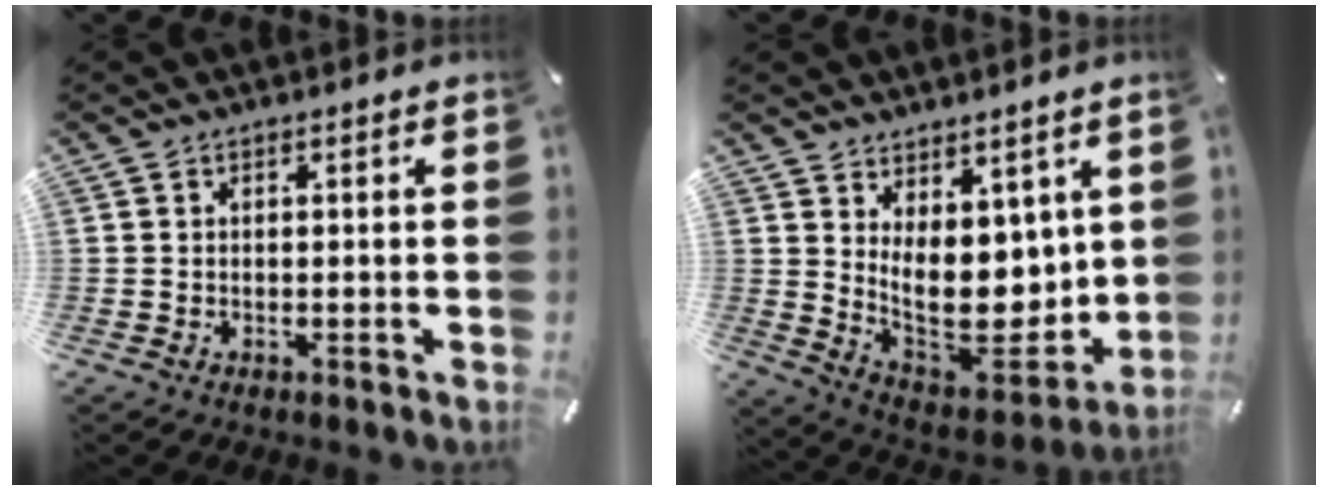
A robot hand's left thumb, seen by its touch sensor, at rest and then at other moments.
{"total": 13.9, "force": [2.7, 9.5, 9.8], "torque": [-0.146, -0.062, 0.060]}